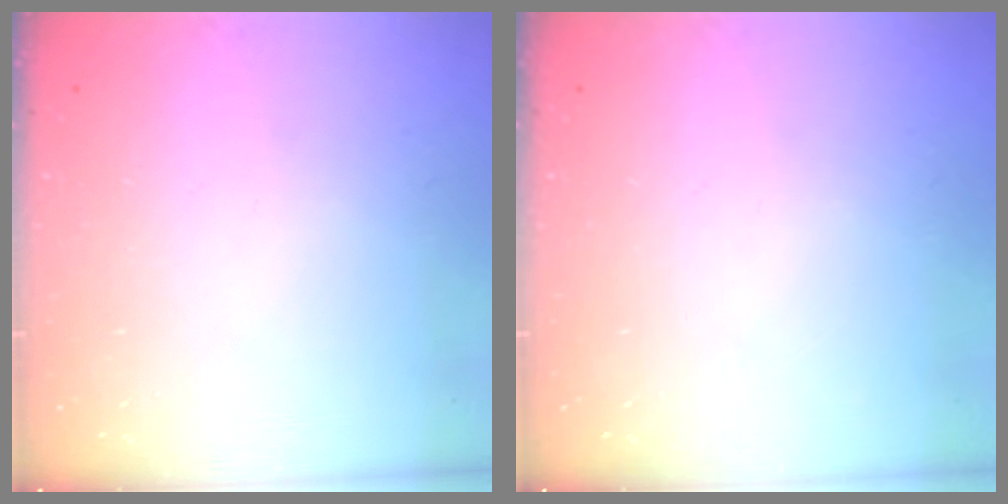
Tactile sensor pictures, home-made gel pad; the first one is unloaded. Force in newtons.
{"total": 0.0}